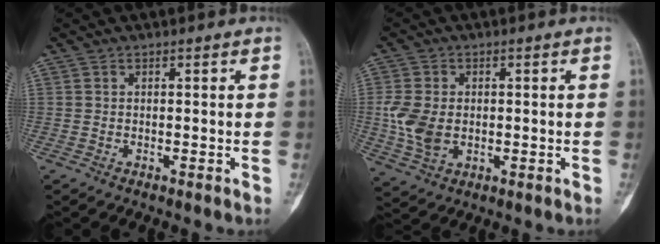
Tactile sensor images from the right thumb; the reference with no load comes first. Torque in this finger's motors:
{"motor_torque": [1.27, 1.19, 1.17, -0.10, 0.25]}